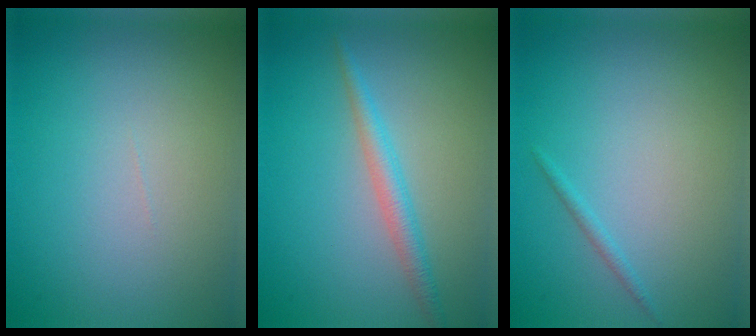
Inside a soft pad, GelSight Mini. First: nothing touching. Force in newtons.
{"total": 2.3, "press": 2.3, "slide": 0.1}
{"total": 0.7, "press": 0.7, "slide": 0.1}